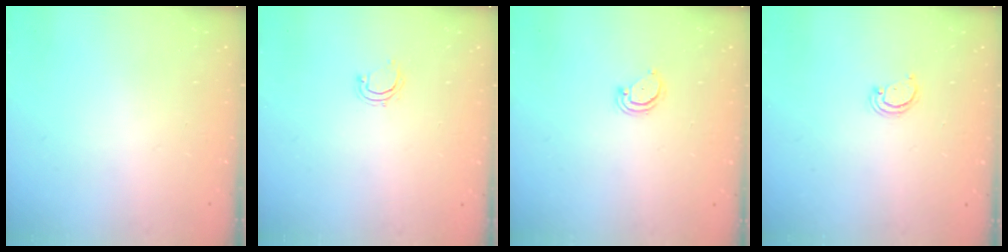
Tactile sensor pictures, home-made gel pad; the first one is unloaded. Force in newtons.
{"total": 4.7, "press": 4.6, "slide": 0.9}
{"total": 3.0, "press": 3.0, "slide": 0.2}
{"total": 2.4, "press": 2.4, "slide": 0.2}